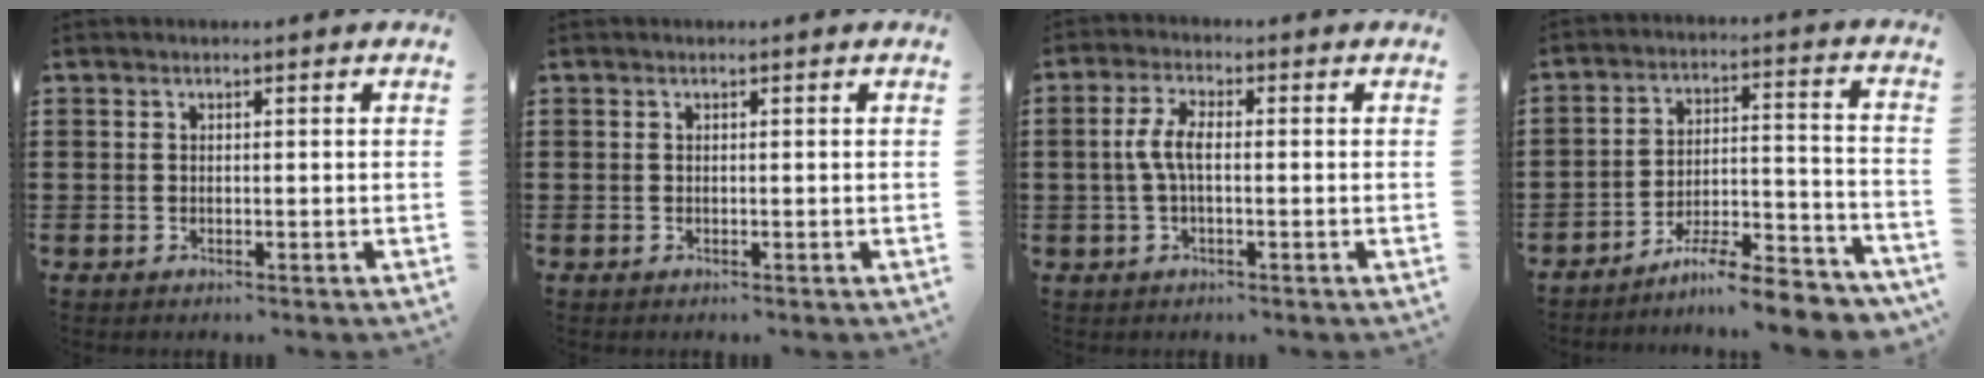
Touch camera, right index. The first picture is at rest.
{"total": 0.0}
{"total": 4.6, "force": [-0.4, 1.7, 4.3], "torque": [-0.100, -0.002, -0.015]}
{"total": 8.3, "force": [-7.5, 0.4, 3.4], "torque": [-0.049, 0.011, -0.145]}